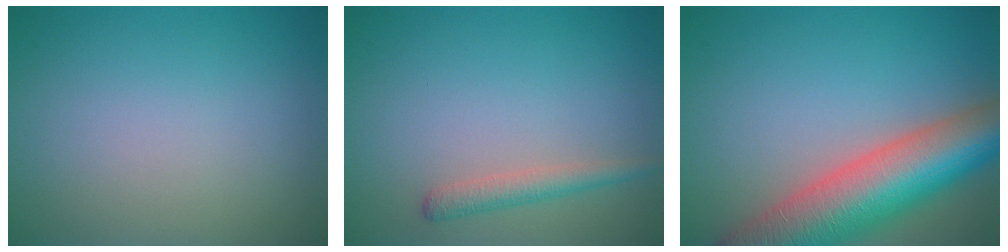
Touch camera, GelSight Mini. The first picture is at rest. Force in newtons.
{"total": 1.9, "press": 1.9, "slide": 0.1}
{"total": 11.6, "press": 11.6, "slide": 0.4}